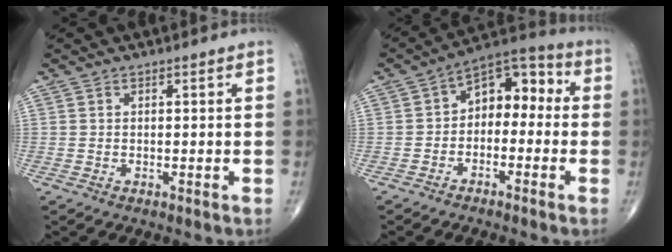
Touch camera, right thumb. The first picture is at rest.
{"total": 9.6, "force": [-0.7, 6.4, 7.1], "torque": [-0.067, 0.048, -0.032]}